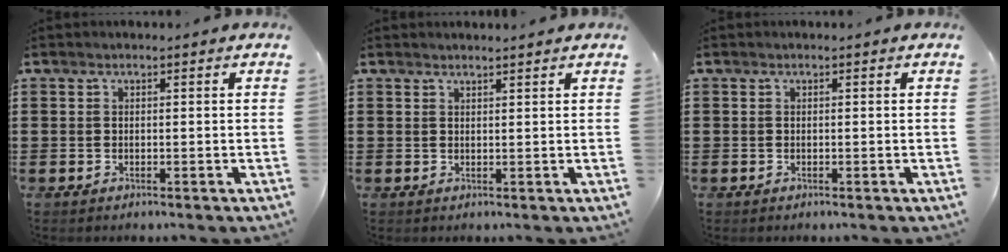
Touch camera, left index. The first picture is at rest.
{"total": 1.2, "force": [1.1, 0.0, 0.3], "torque": [-0.007, -0.002, 0.022]}
{"total": 0.0}